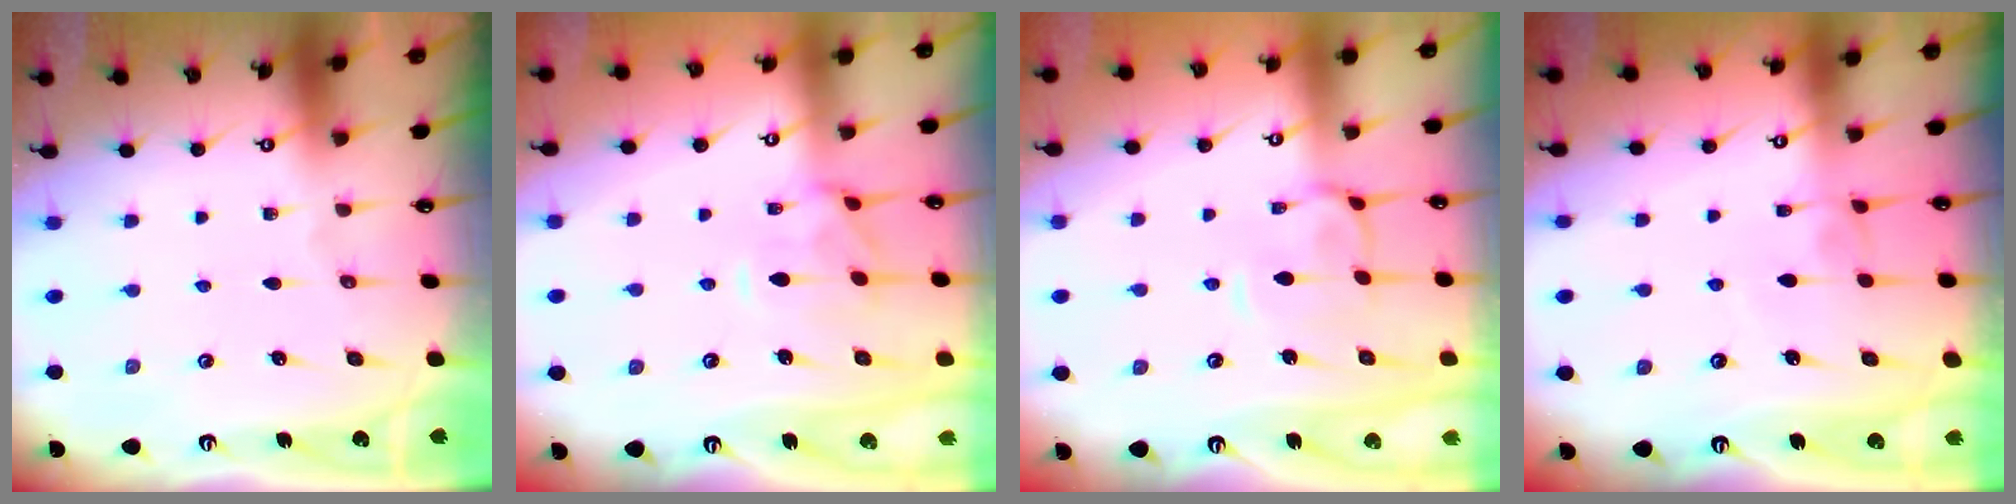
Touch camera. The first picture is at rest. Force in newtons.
{"total": 1.3, "press": 0.9, "slide": 0.9}
{"total": 0.8, "press": 0.4, "slide": 0.7}
{"total": 1.5, "press": 1.4, "slide": 0.5}